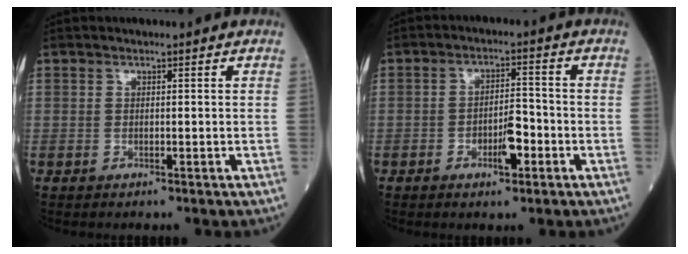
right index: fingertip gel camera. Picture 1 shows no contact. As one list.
[{"total": 4.7, "force": [-1.9, 1.6, 3.9], "torque": [-0.065, 0.008, -0.027]}]